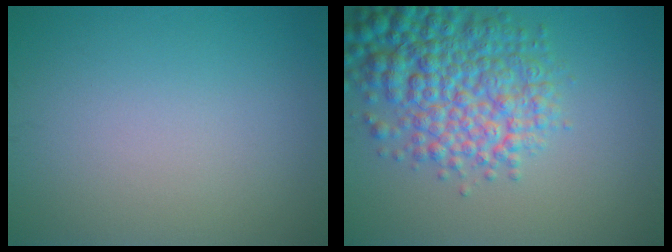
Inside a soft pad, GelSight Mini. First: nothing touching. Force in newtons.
{"total": 7.6, "press": 7.6, "slide": 0.2}